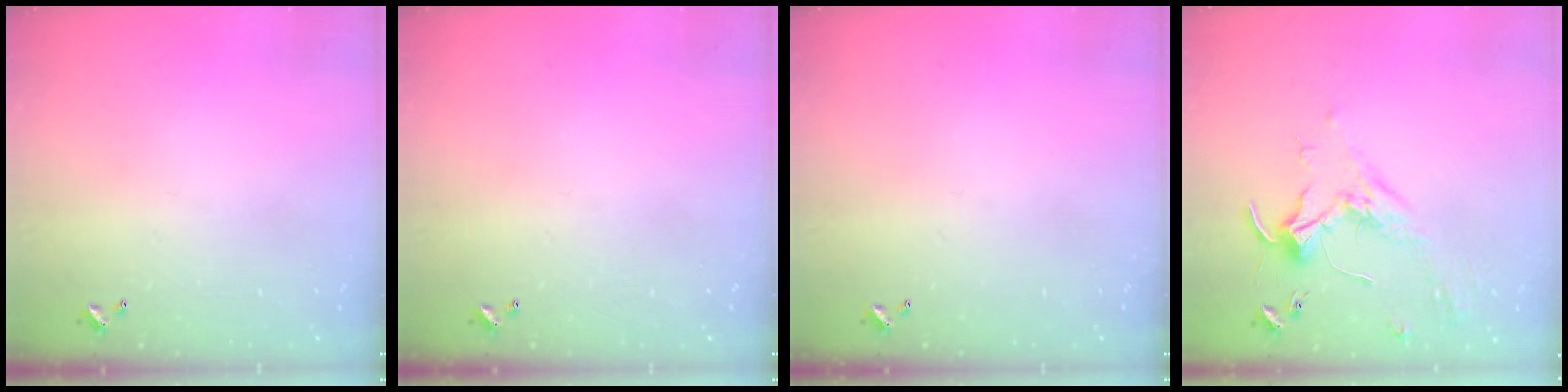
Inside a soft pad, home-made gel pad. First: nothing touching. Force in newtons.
{"total": 0.0}
{"total": 0.0}
{"total": 1.7, "press": 1.7, "slide": 0.4}